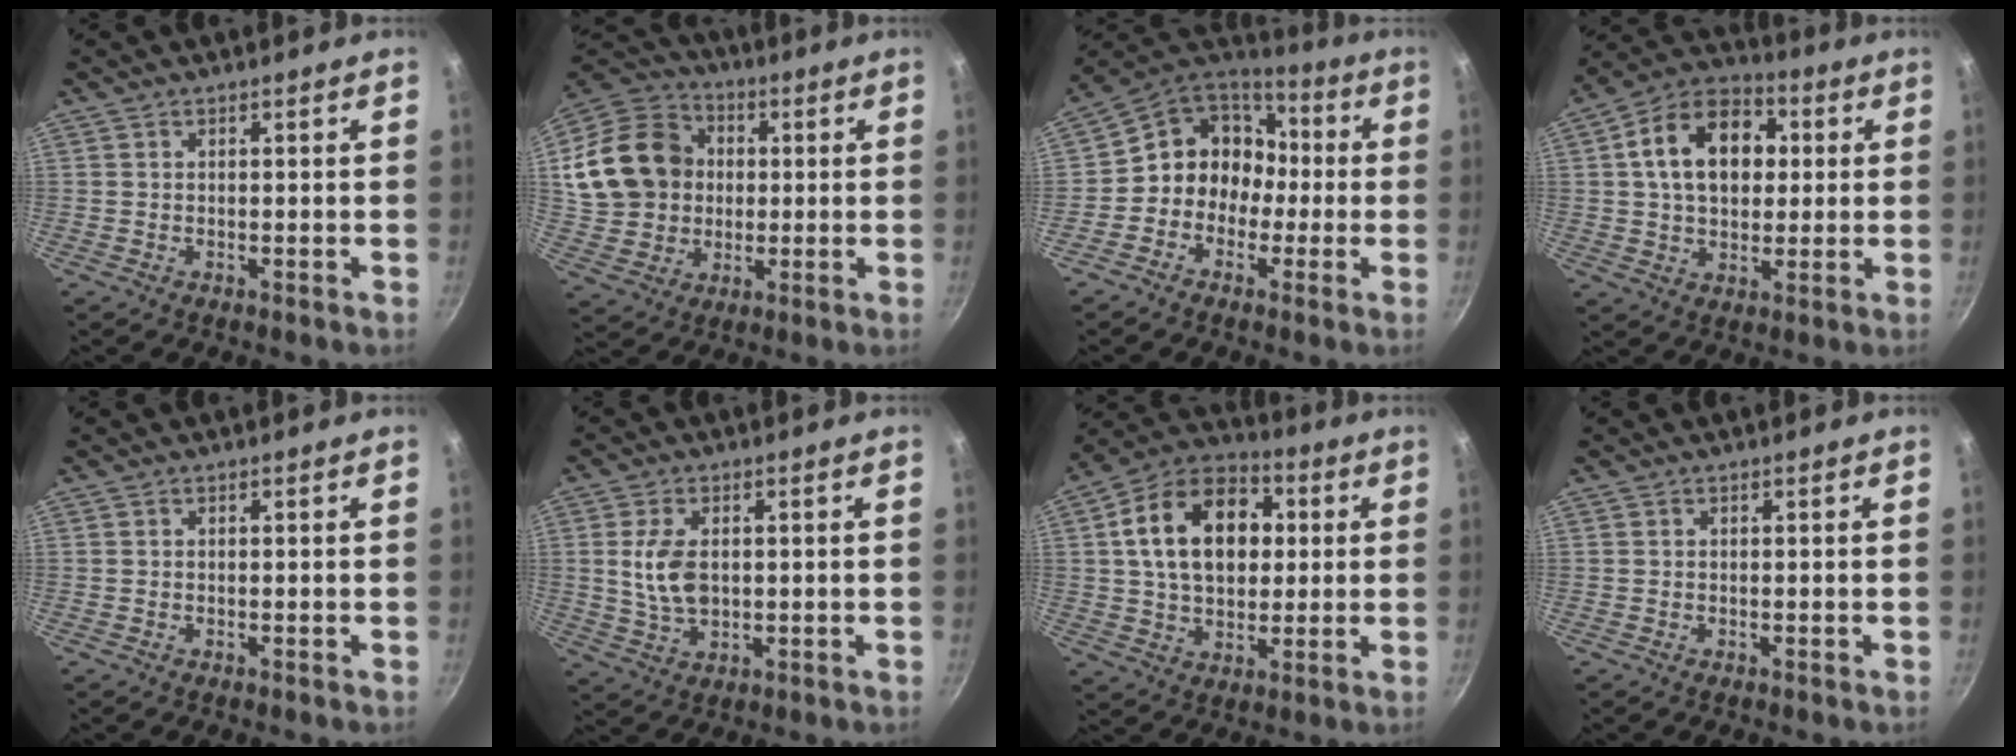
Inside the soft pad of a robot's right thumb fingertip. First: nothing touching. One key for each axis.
{"total": 19.0, "fx": 2.5, "fy": 15.9, "fz": 10.0, "tx": -0.173, "ty": 0.031, "tz": 0.051}
{"total": 12.5, "fx": -1.2, "fy": 11.2, "fz": 5.5, "tx": -0.034, "ty": 0.051, "tz": -0.039}
{"total": 16.4, "fx": 3.0, "fy": 11.5, "fz": 11.3, "tx": -0.153, "ty": 0.024, "tz": 0.035}
{"total": 0.0}
{"total": 9.7, "fx": 1.0, "fy": 6.0, "fz": 7.5, "tx": -0.136, "ty": -0.010, "tz": 0.024}
{"total": 18.9, "fx": 3.4, "fy": 13.0, "fz": 13.2, "tx": -0.186, "ty": 0.022, "tz": 0.043}
{"total": 0.0}